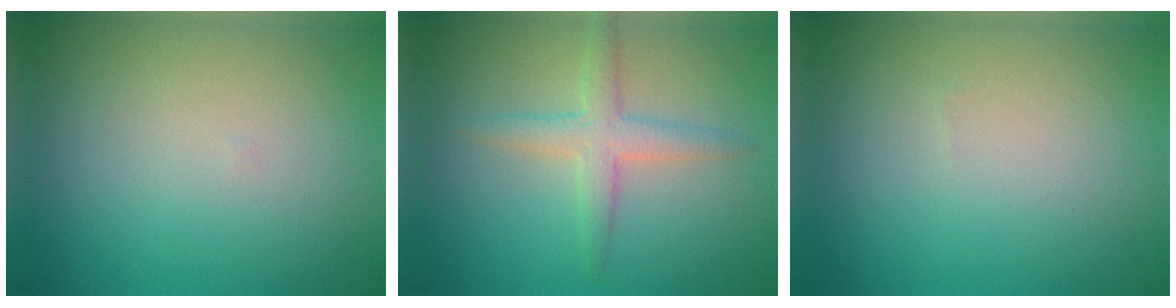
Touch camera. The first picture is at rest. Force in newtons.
{"total": 2.9, "press": 2.9, "slide": 0.1}
{"total": 0.0}